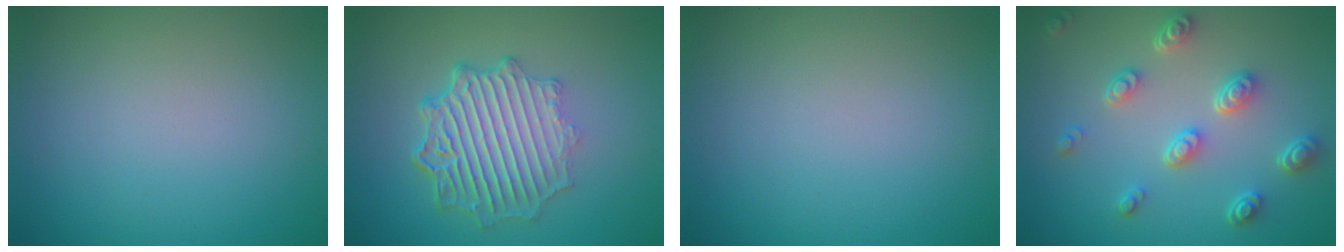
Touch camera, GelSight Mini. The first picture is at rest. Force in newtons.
{"total": 7.4, "press": 5.3, "slide": 5.2}
{"total": 0.0}
{"total": 4.5, "press": 3.4, "slide": 2.9}